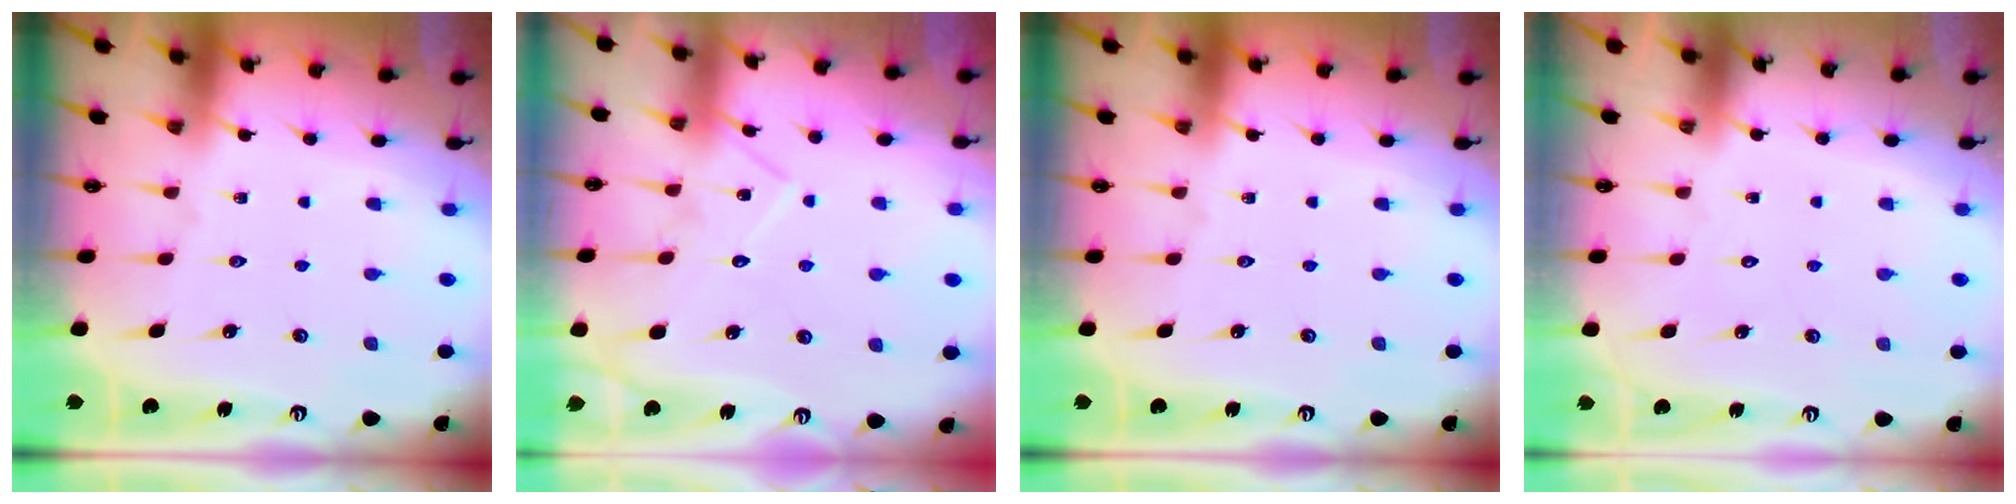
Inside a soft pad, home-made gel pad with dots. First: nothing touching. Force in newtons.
{"total": 11.0, "press": 11.0, "slide": 0.7}
{"total": 0.0}
{"total": 1.8, "press": 1.7, "slide": 0.1}